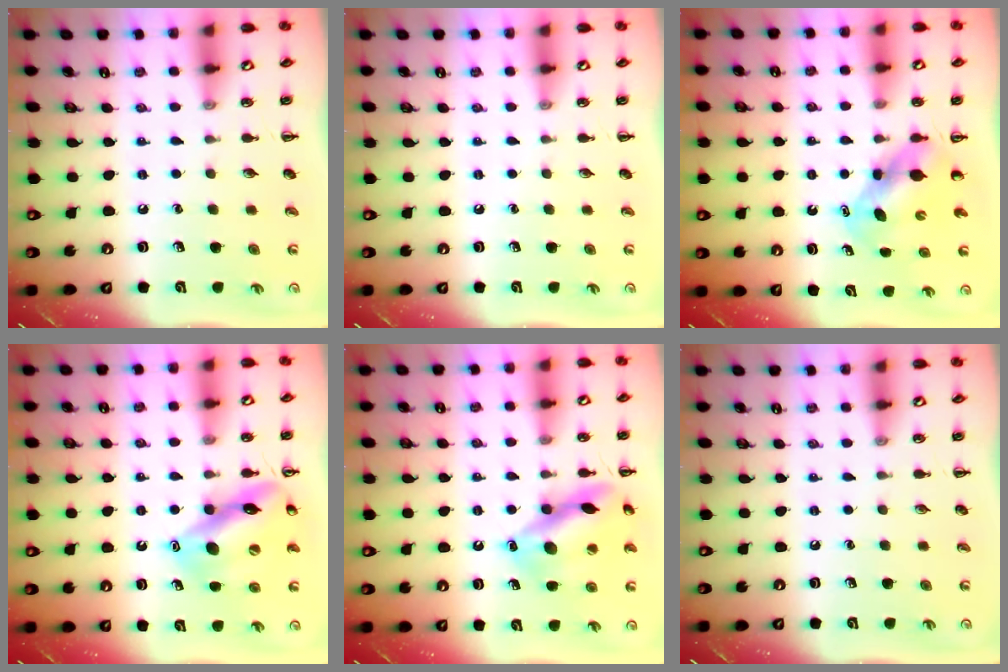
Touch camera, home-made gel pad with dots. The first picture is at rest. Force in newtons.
{"total": 0.0}
{"total": 5.4, "press": 5.4, "slide": 0.5}
{"total": 14.7, "press": 14.6, "slide": 1.9}
{"total": 14.9, "press": 14.8, "slide": 1.7}
{"total": 0.0}